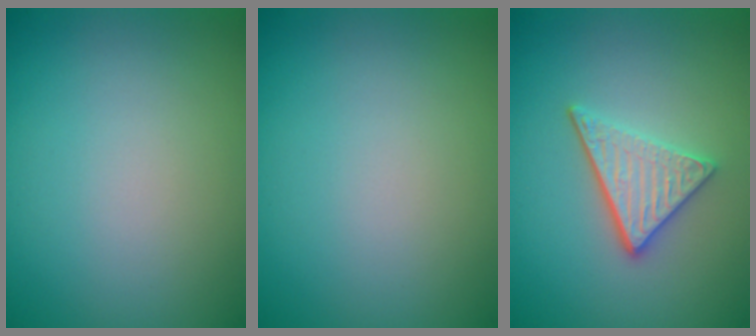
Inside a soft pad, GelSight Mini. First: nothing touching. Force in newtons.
{"total": 0.0}
{"total": 3.5, "press": 3.0, "slide": 1.9}